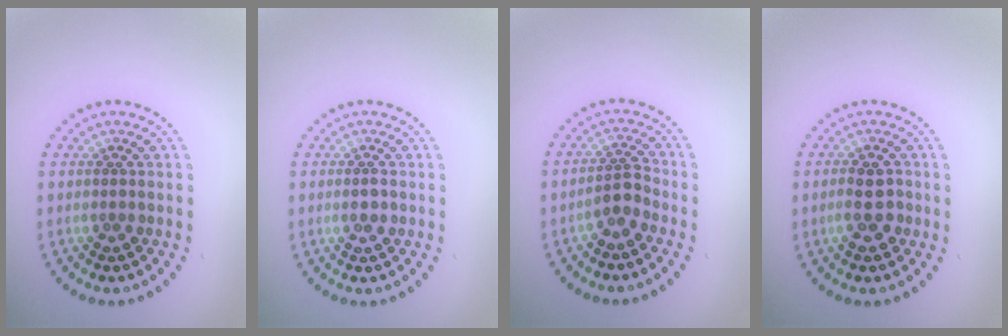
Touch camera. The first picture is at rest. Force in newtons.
{"total": 0.6, "press": 0.6, "slide": 0.1}
{"total": 2.0, "press": 1.7, "slide": 1.1}
{"total": 2.6, "press": 2.6, "slide": 0.3}